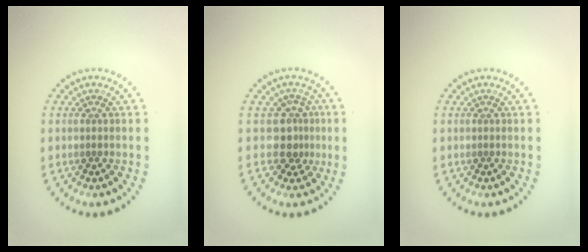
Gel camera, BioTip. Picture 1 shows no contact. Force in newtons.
{"total": 2.6, "press": 1.9, "slide": 1.8}
{"total": 0.0}